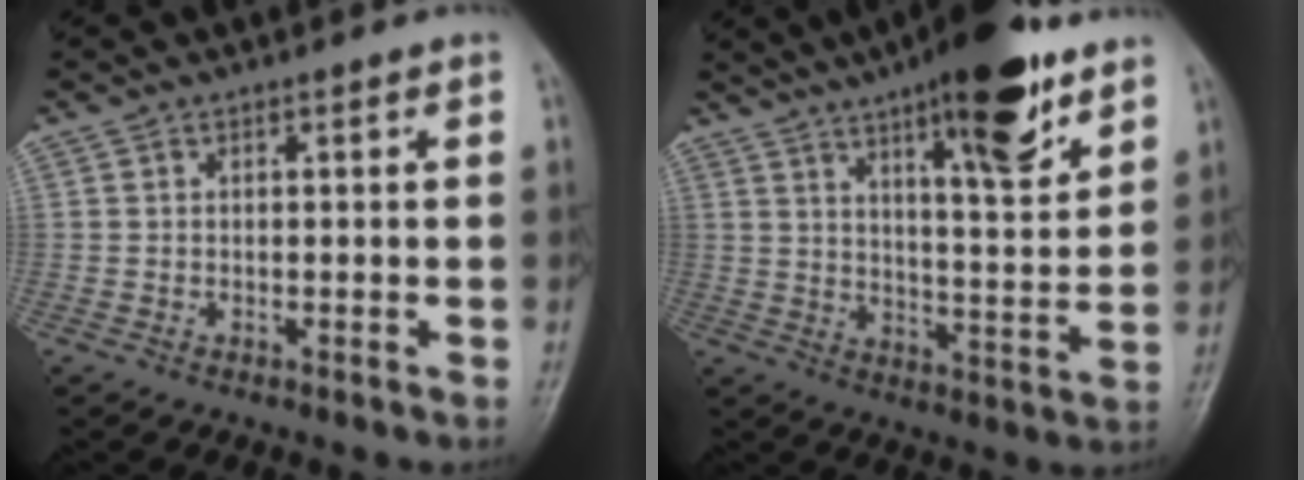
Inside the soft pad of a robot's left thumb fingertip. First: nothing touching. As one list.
[{"total": 17.2, "force": [10.4, 4.5, 13.0], "torque": [-0.167, -0.050, 0.157]}]